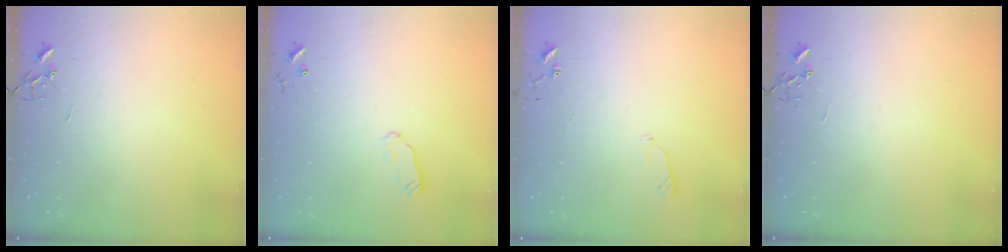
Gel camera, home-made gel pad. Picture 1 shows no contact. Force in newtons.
{"total": 5.6, "press": 5.6, "slide": 0.3}
{"total": 5.6, "press": 5.6, "slide": 0.8}
{"total": 0.0}